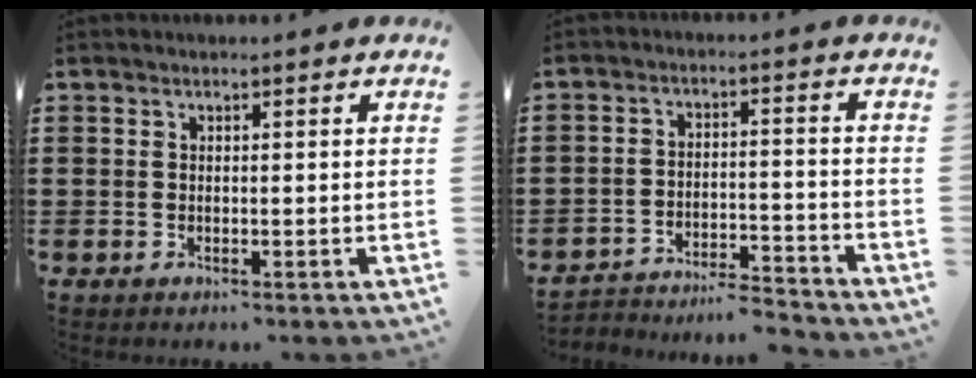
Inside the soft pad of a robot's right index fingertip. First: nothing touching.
{"total": 4.8, "force": [-4.8, 0.4, 0.5], "torque": [-0.011, 0.009, -0.097]}